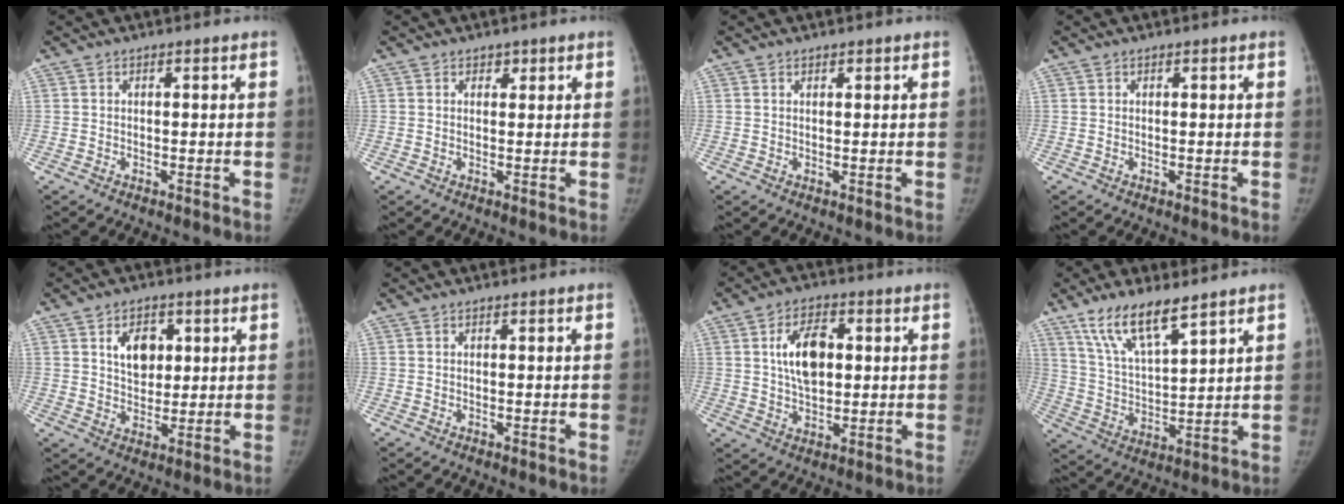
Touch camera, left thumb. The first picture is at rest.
{"total": 1.2, "force": [0.9, 0.8, 0.3], "torque": [0.007, -0.006, 0.011]}
{"total": 0.7, "force": [0.6, 0.4, 0.3], "torque": [0.001, -0.001, 0.005]}
{"total": 0.0}
{"total": 7.6, "force": [2.6, 5.4, 4.7], "torque": [-0.039, -0.012, 0.043]}
{"total": 0.0}
{"total": 9.8, "force": [1.9, 5.9, 7.5], "torque": [-0.107, -0.001, 0.033]}
{"total": 11.9, "force": [8.3, 3.4, 7.8], "torque": [-0.130, -0.041, 0.168]}